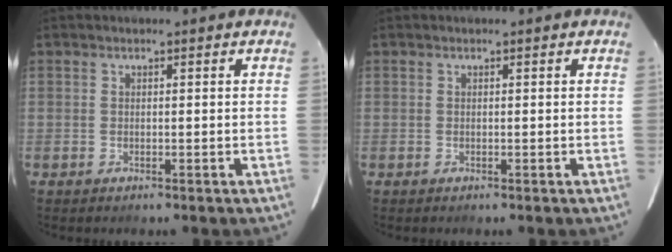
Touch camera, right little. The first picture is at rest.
{"total": 0.0}